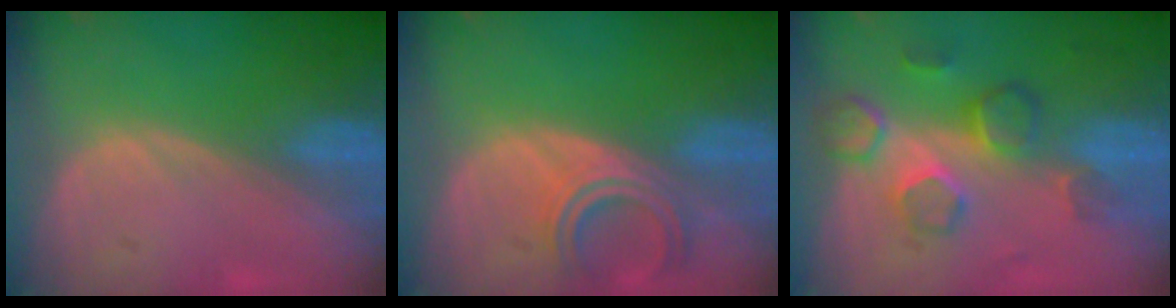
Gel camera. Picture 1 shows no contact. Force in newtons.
{"total": 5.5, "press": 5.1, "slide": 2.1}
{"total": 8.7, "press": 7.6, "slide": 4.2}